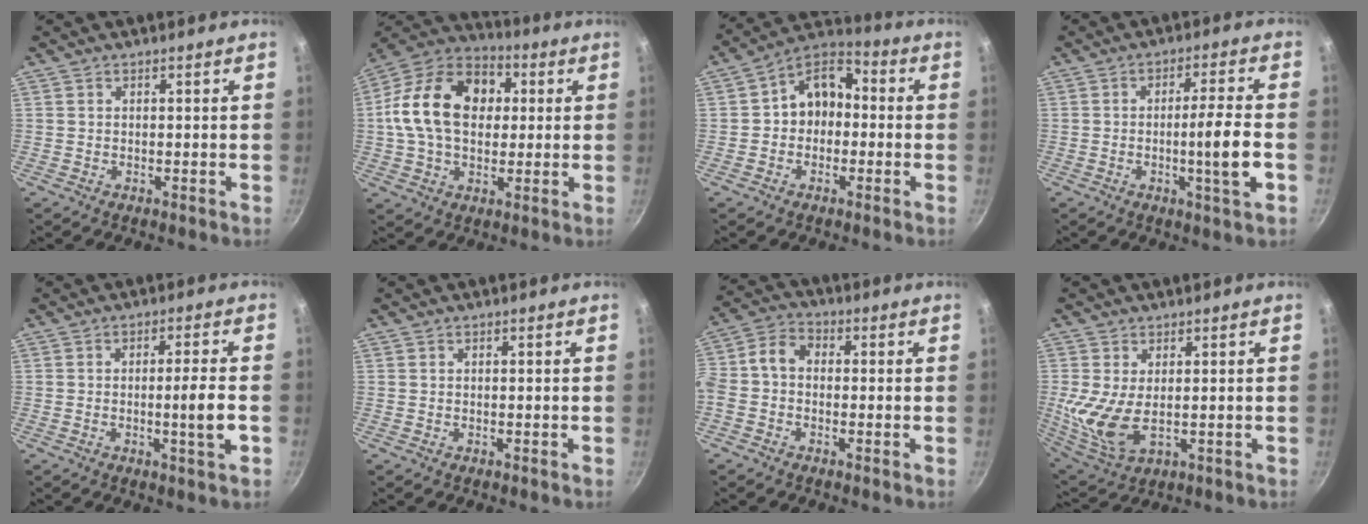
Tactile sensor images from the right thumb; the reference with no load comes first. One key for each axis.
{"total": 19.8, "fx": 2.3, "fy": 14.1, "fz": 13.7, "tx": -0.212, "ty": 0.029, "tz": 0.024}
{"total": 10.2, "fx": -0.3, "fy": 7.9, "fz": 6.4, "tx": -0.054, "ty": 0.041, "tz": -0.025}
{"total": 8.5, "fx": -2.0, "fy": 0.1, "fz": 8.2, "tx": -0.134, "ty": 0.011, "tz": -0.033}
{"total": 5.6, "fx": -1.3, "fy": -0.2, "fz": 5.5, "tx": -0.089, "ty": 0.007, "tz": -0.020}
{"total": 0.0}
{"total": 7.5, "fx": -1.1, "fy": 5.5, "fz": 5.0, "tx": -0.101, "ty": 0.035, "tz": -0.041}
{"total": 9.4, "fx": 0.6, "fy": 4.8, "fz": 8.1, "tx": -0.164, "ty": -0.019, "tz": 0.024}